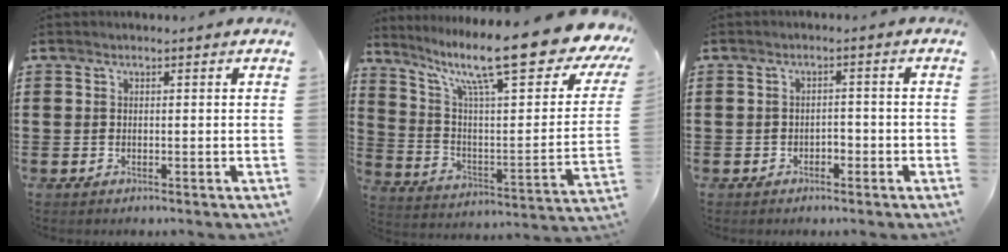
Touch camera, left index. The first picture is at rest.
{"total": 16.7, "force": [11.6, 2.0, 11.9], "torque": [-0.219, -0.080, 0.182]}
{"total": 1.8, "force": [-1.5, 0.8, 0.6], "torque": [-0.017, 0.002, -0.033]}